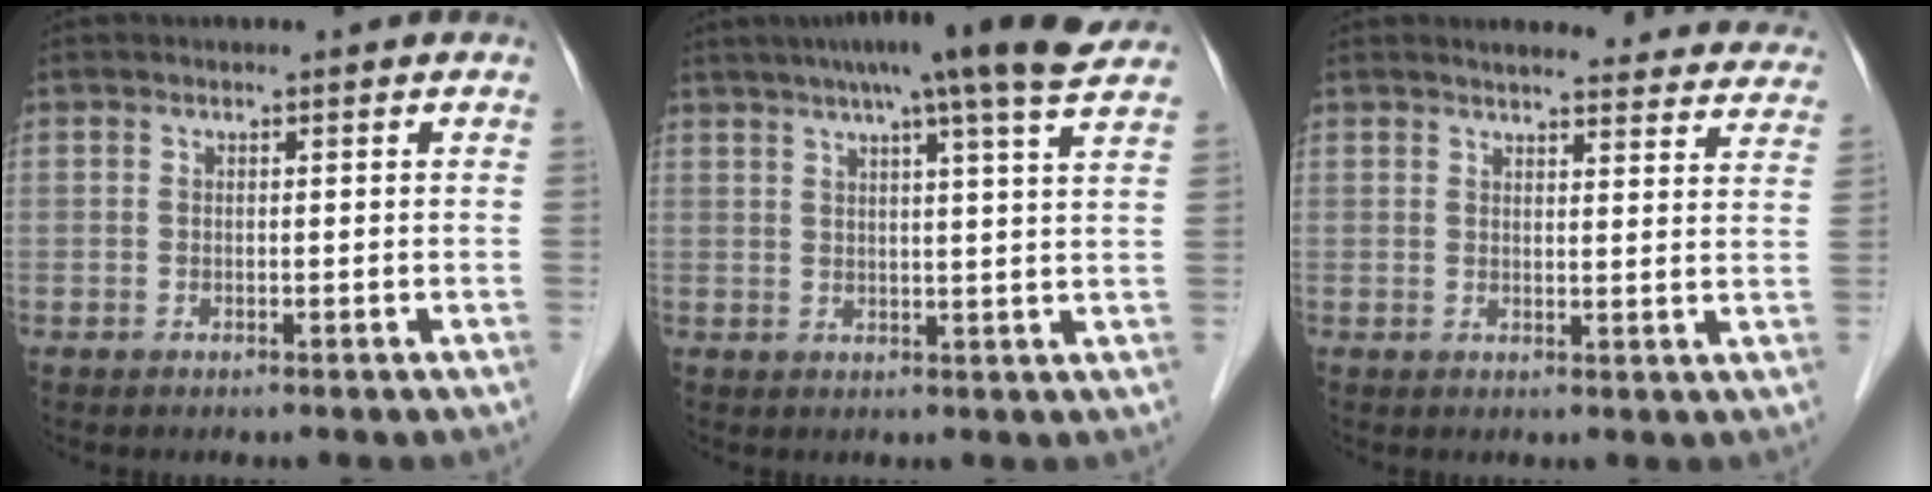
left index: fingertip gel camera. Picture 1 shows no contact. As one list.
[{"total": 14.2, "force": [11.3, -0.9, 8.6], "torque": [-0.135, 0.022, 0.135]}, {"total": 20.6, "force": [19.7, 3.6, 5.1], "torque": [-0.048, -0.038, 0.213]}]